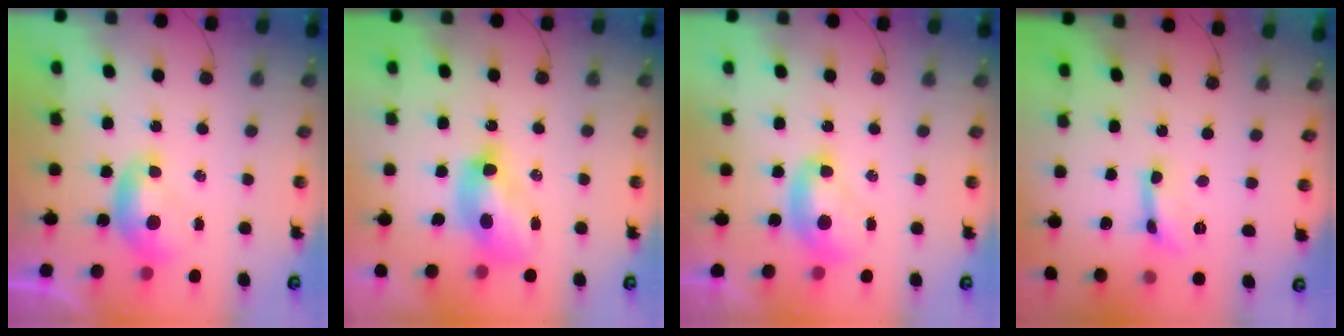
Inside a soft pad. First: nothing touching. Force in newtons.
{"total": 8.5, "press": 8.4, "slide": 1.0}
{"total": 2.2, "press": 2.2, "slide": 0.2}
{"total": 1.3, "press": 1.3, "slide": 0.2}